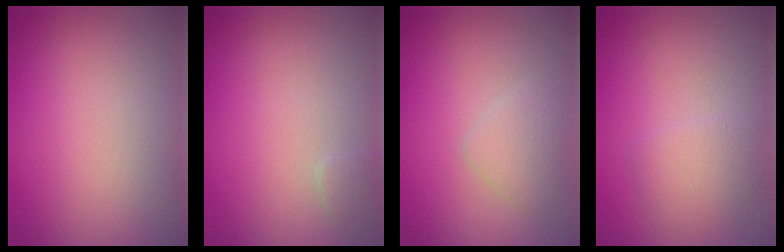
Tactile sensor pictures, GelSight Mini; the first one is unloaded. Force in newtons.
{"total": 0.8, "press": 0.8, "slide": 0.1}
{"total": 1.7, "press": 1.7, "slide": 0.1}
{"total": 2.2, "press": 2.2, "slide": 0.1}